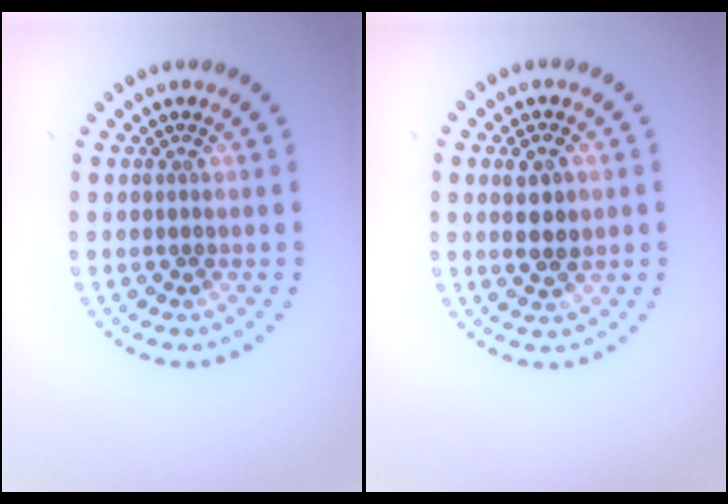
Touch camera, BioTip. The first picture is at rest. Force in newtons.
{"total": 2.7, "press": 2.7, "slide": 0.6}